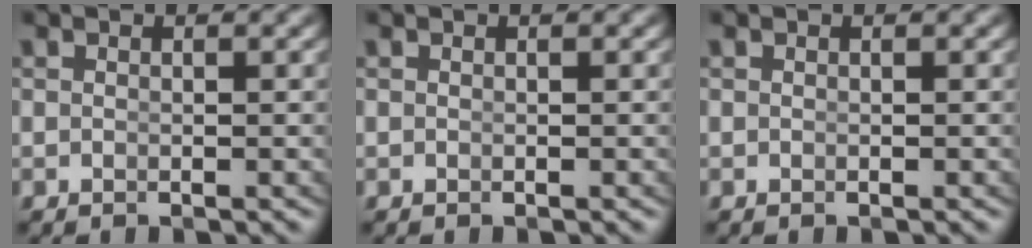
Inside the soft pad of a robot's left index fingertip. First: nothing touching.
{"total": 0.0}
{"total": 0.0}